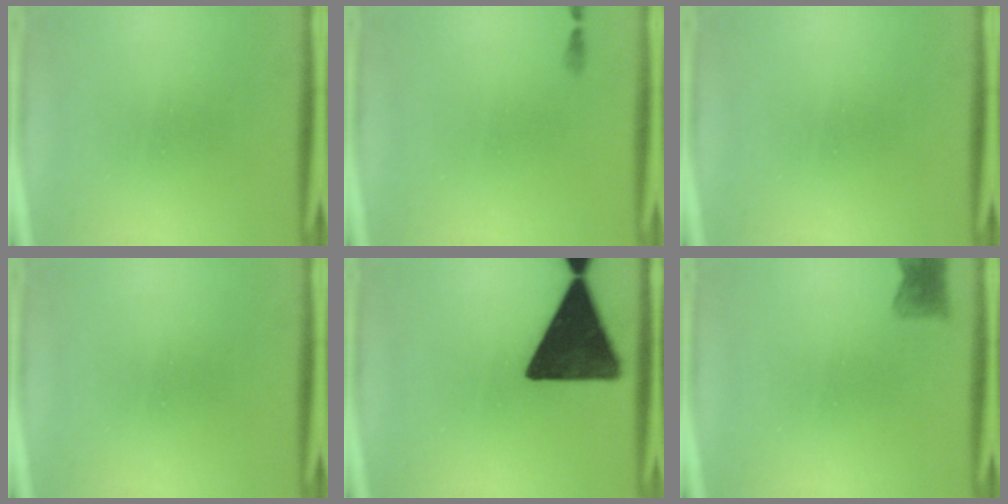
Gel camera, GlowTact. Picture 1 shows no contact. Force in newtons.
{"total": 0.5}
{"total": 0.0}
{"total": 0.0}
{"total": 16.6}
{"total": 2.0}